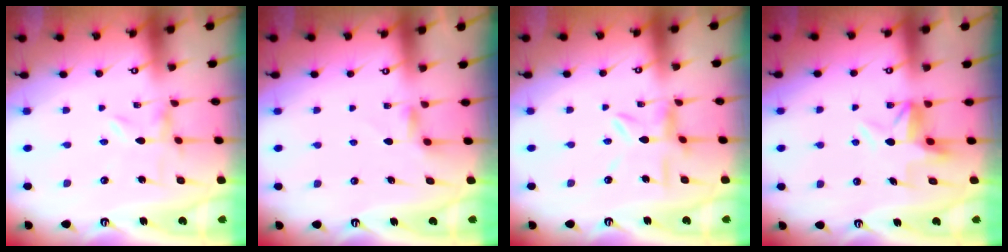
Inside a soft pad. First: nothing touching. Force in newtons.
{"total": 3.9, "press": 3.8, "slide": 0.7}
{"total": 7.4, "press": 7.4, "slide": 0.8}
{"total": 6.2, "press": 6.2, "slide": 0.4}